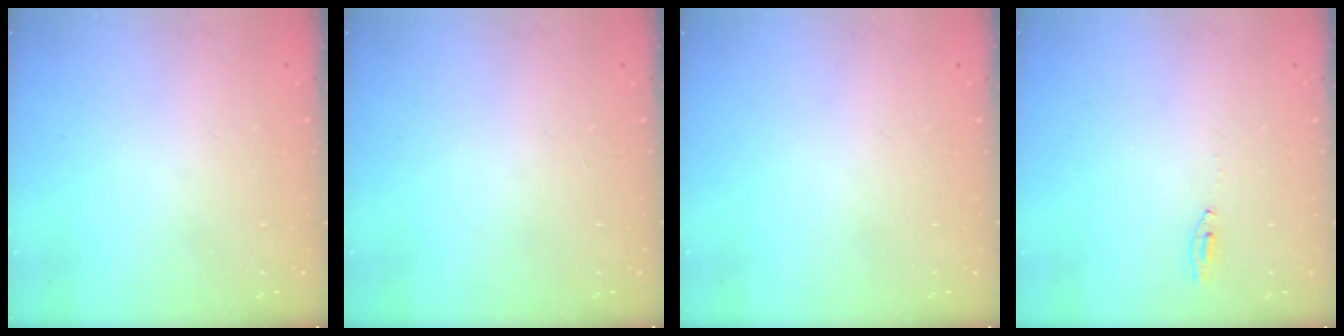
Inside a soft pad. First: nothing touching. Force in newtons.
{"total": 0.0}
{"total": 16.3, "press": 2.3, "slide": 16.2}
{"total": 2.4, "press": 2.4, "slide": 0.2}